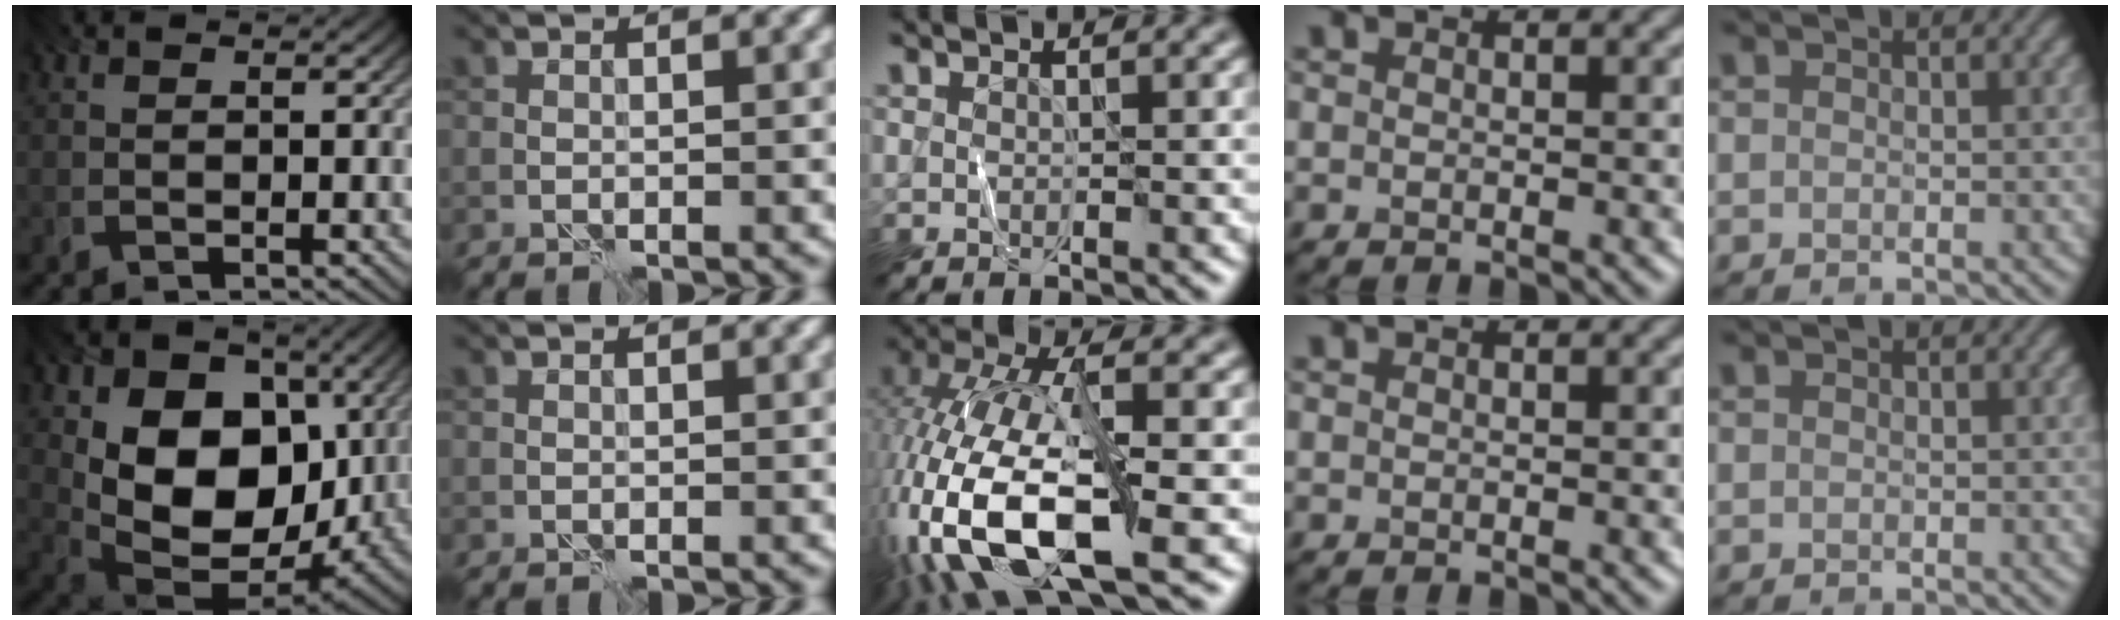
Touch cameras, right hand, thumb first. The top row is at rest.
{"thumb": {"total": 16.5, "force": [1.1, 11.7, 11.6], "torque": [-0.206, -0.036, 0.032]}, "middle": {"total": 14.7, "force": [-5.1, 5.7, 12.5], "torque": [-0.275, -0.002, -0.099]}}